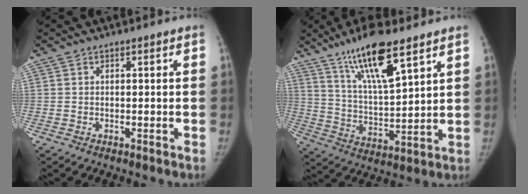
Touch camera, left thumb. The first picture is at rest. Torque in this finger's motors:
{"motor_torque": [0.49, 0.33, 1.36, -1.42, 0.17]}